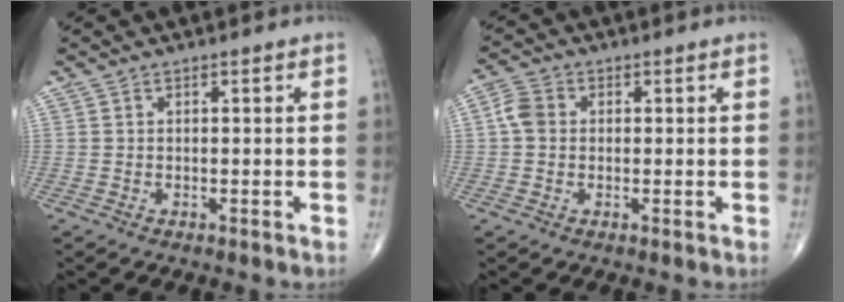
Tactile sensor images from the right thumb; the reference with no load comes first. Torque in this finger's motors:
{"motor_torque": [-0.34, 0.39, 0.15, 0.08, 0.08]}